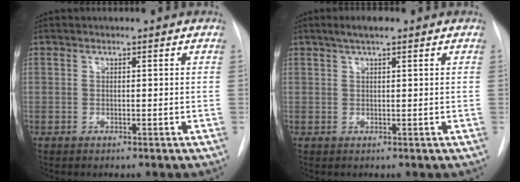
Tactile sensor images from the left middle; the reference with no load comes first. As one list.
[{"total": 2.9, "force": [1.9, 0.5, 2.2], "torque": [-0.043, 0.010, 0.033]}]